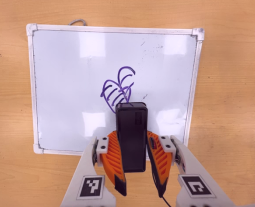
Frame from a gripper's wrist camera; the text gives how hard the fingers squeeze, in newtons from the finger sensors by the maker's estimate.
{"total": 8.0, "left": 6.2, "right": 9.8}